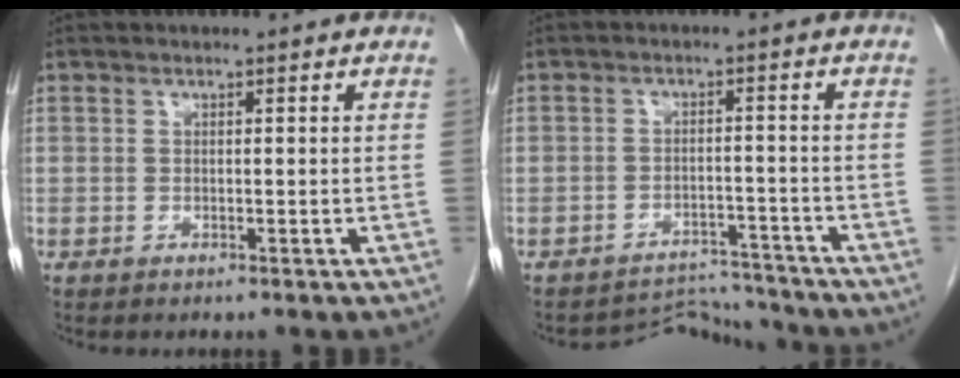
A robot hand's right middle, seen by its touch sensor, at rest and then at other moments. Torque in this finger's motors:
{"motor_torque": [-0.80, -0.10, -0.38, -0.15]}